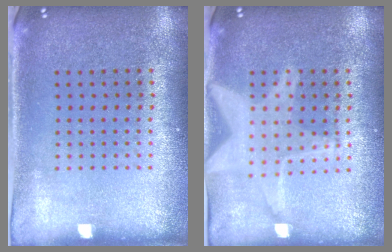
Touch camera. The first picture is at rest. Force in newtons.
{"total": 2.3, "press": 2.3, "slide": 0.3}